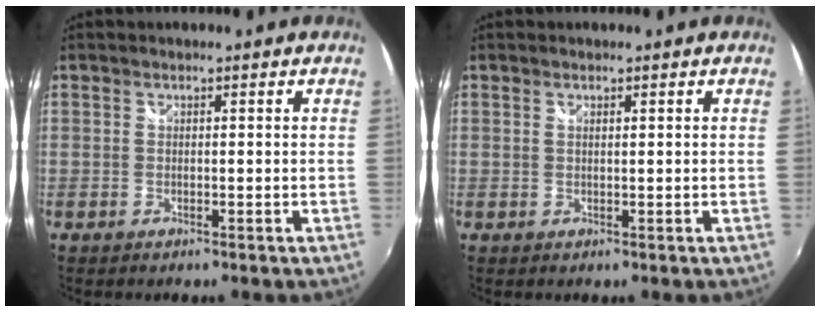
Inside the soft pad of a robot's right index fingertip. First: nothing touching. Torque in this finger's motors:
{"motor_torque": [-0.05, -0.01, -0.03, -0.01]}